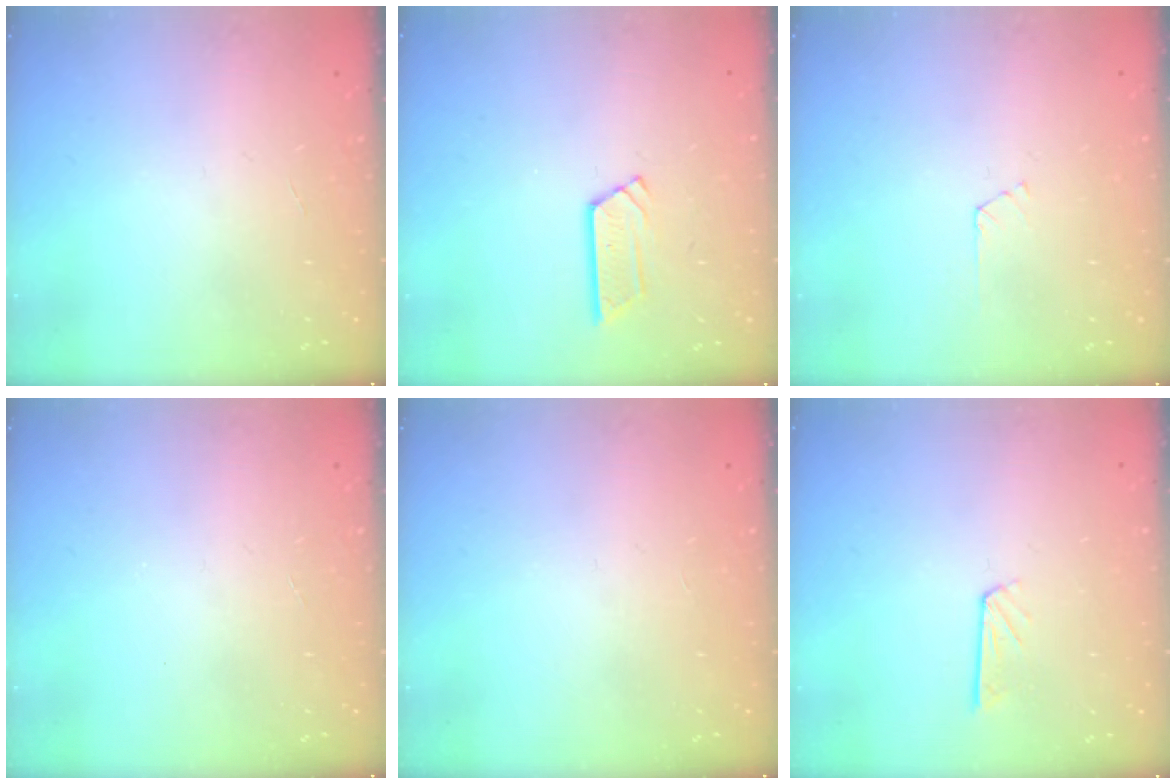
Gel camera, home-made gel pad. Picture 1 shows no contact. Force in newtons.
{"total": 4.7, "press": 4.7, "slide": 0.4}
{"total": 1.7, "press": 1.7, "slide": 0.3}
{"total": 0.0}
{"total": 0.0}
{"total": 4.4, "press": 4.4, "slide": 0.3}